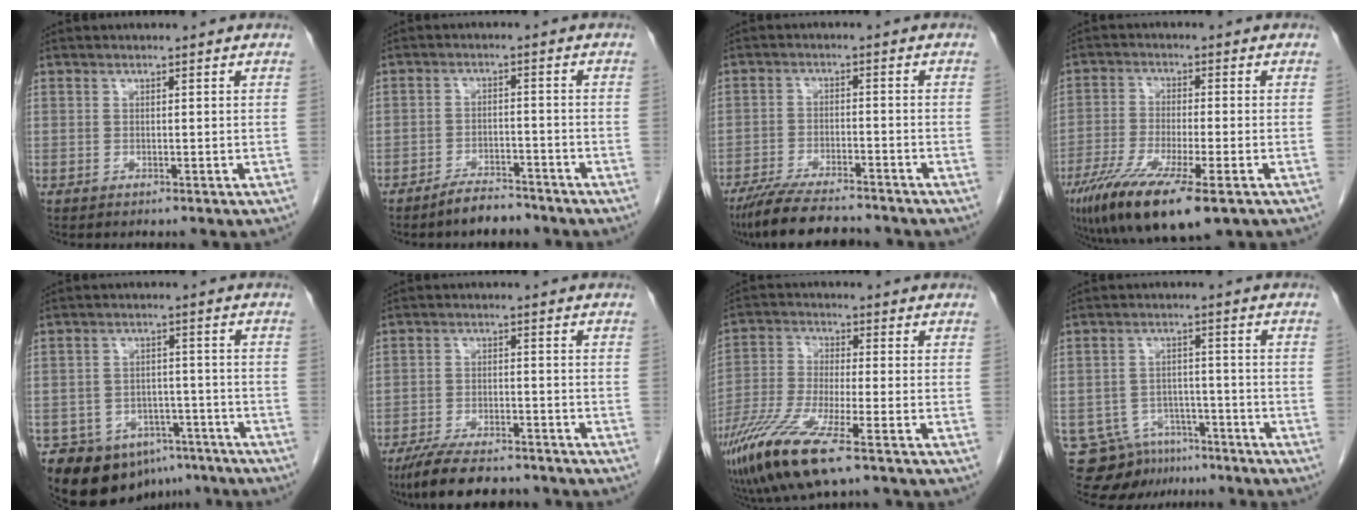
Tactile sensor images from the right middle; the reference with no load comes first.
{"total": 4.7, "force": [-4.1, 1.3, 1.7], "torque": [-0.036, -0.003, -0.067]}
{"total": 10.9, "force": [-9.6, 1.5, 5.0], "torque": [-0.089, -0.023, -0.153]}
{"total": 13.9, "force": [-8.5, 2.2, 10.8], "torque": [-0.205, -0.041, -0.142]}
{"total": 11.7, "force": [-8.1, 7.4, 3.9], "torque": [-0.058, 0.022, -0.113]}
{"total": 10.8, "force": [-9.2, 2.6, 5.1], "torque": [-0.092, -0.018, -0.145]}
{"total": 12.1, "force": [-7.1, 1.2, 9.7], "torque": [-0.212, -0.032, -0.135]}
{"total": 10.6, "force": [-8.4, 6.1, 2.1], "torque": [-0.044, 0.011, -0.120]}